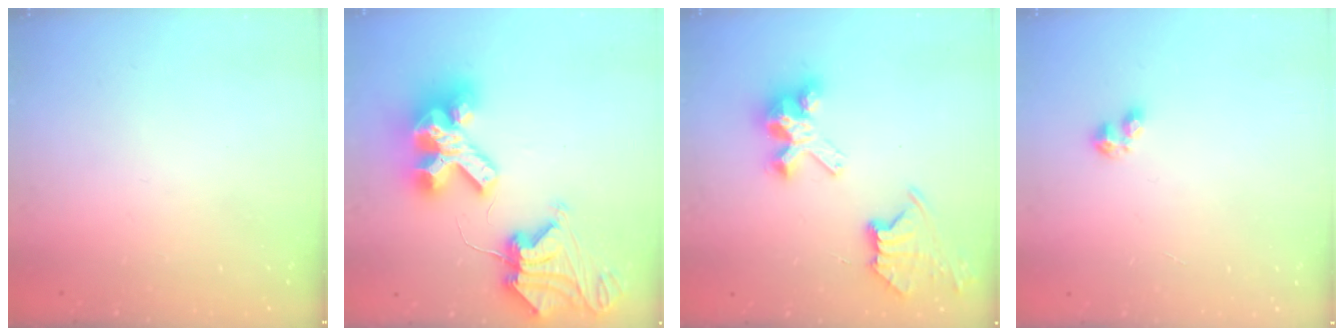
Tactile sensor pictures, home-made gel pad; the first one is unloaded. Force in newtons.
{"total": 18.4, "press": 18.3, "slide": 2.4}
{"total": 9.8, "press": 9.8, "slide": 0.7}
{"total": 2.8, "press": 2.8, "slide": 0.5}